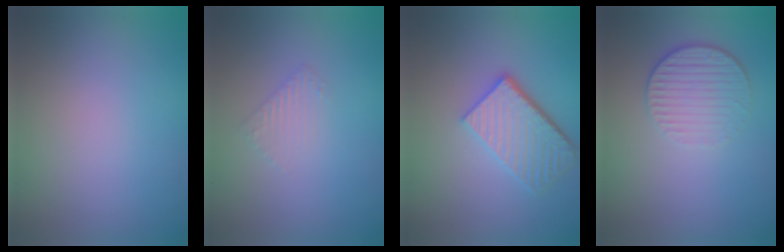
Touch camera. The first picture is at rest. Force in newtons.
{"total": 1.3, "press": 1.3, "slide": 0.3}
{"total": 4.9, "press": 3.9, "slide": 3.1}
{"total": 3.3, "press": 2.8, "slide": 1.8}